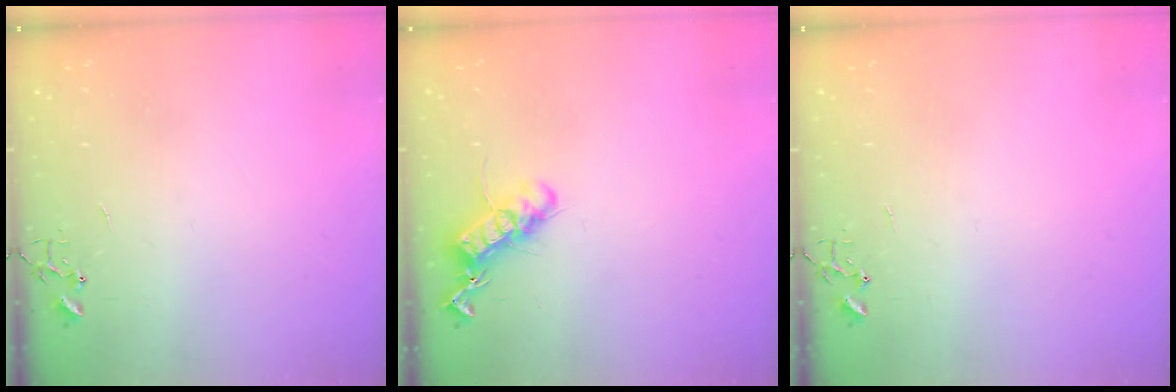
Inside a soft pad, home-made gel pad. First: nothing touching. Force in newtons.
{"total": 13.0, "press": 13.0, "slide": 0.3}
{"total": 0.0}